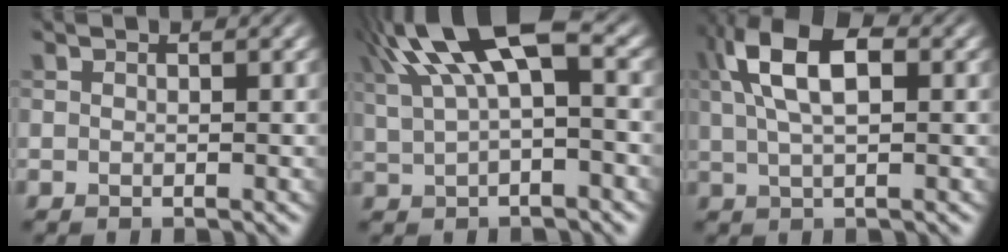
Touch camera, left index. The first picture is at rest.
{"total": 9.1, "force": [3.7, 3.5, 7.6], "torque": [-0.154, 0.024, 0.060]}
{"total": 7.2, "force": [2.2, 3.2, 6.0], "torque": [-0.115, 0.017, 0.034]}